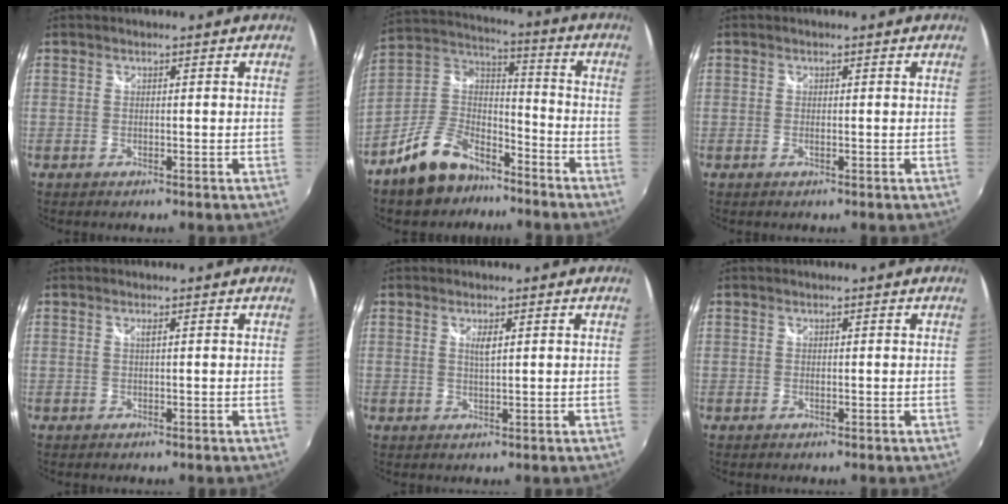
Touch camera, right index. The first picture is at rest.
{"total": 14.6, "force": [-10.2, 7.9, 6.9], "torque": [-0.161, 0.030, -0.169]}
{"total": 0.5, "force": [-0.1, 0.0, 0.5], "torque": [-0.010, 0.001, -0.003]}
{"total": 0.6, "force": [0.2, -0.2, 0.5], "torque": [-0.010, 0.001, 0.002]}
{"total": 1.8, "force": [0.7, 0.3, 1.6], "torque": [-0.028, -0.001, 0.010]}
{"total": 0.0}